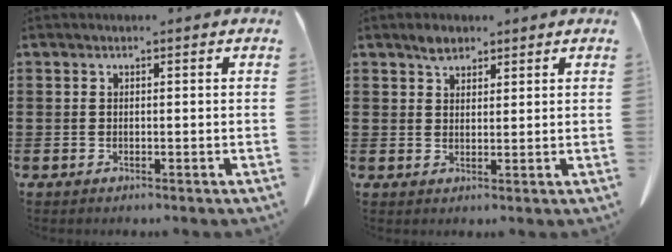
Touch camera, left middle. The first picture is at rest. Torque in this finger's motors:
{"motor_torque": [0.15, -0.14, 0.03, 0.01]}